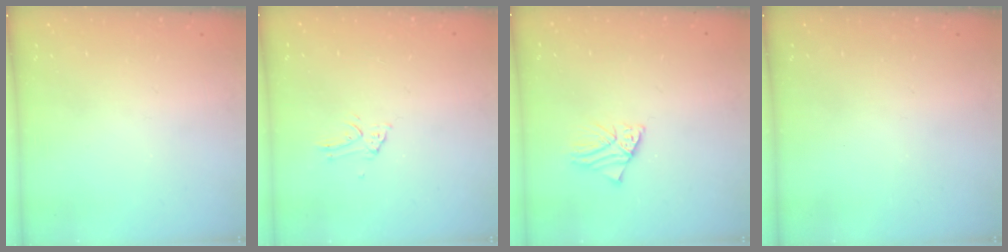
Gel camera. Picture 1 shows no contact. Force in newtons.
{"total": 1.6, "press": 1.5, "slide": 0.1}
{"total": 1.5, "press": 1.5, "slide": 0.1}
{"total": 0.0}